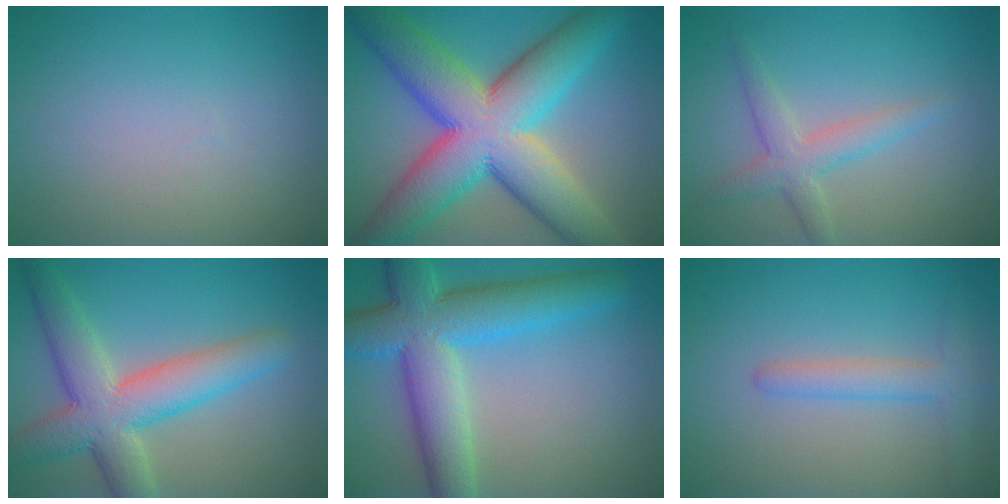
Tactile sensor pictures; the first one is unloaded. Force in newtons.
{"total": 14.6, "press": 14.6, "slide": 0.3}
{"total": 2.9, "press": 2.9, "slide": 0.1}
{"total": 7.8, "press": 7.8, "slide": 0.5}
{"total": 9.5, "press": 9.4, "slide": 0.5}
{"total": 2.6, "press": 2.6, "slide": 0.2}